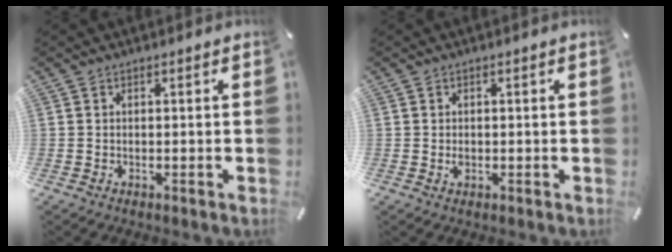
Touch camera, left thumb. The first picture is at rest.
{"total": 1.0, "force": [0.0, 0.9, 0.6], "torque": [-0.012, 0.003, -0.001]}